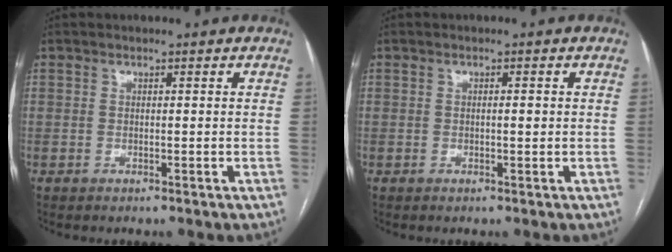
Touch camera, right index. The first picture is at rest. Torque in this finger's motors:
{"motor_torque": [-0.04, 0.07, -0.06, 0.00]}